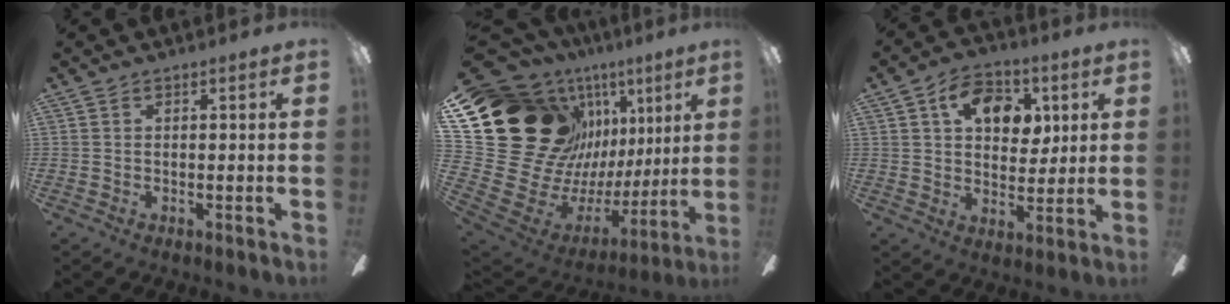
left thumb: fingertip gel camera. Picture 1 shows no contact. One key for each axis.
{"total": 27.4, "fx": 11.3, "fy": 20.4, "fz": 14.4, "tx": -0.251, "ty": -0.116, "tz": 0.278}
{"total": 11.5, "fx": 4.7, "fy": 7.8, "fz": 7.1, "tx": -0.097, "ty": 0.002, "tz": 0.081}